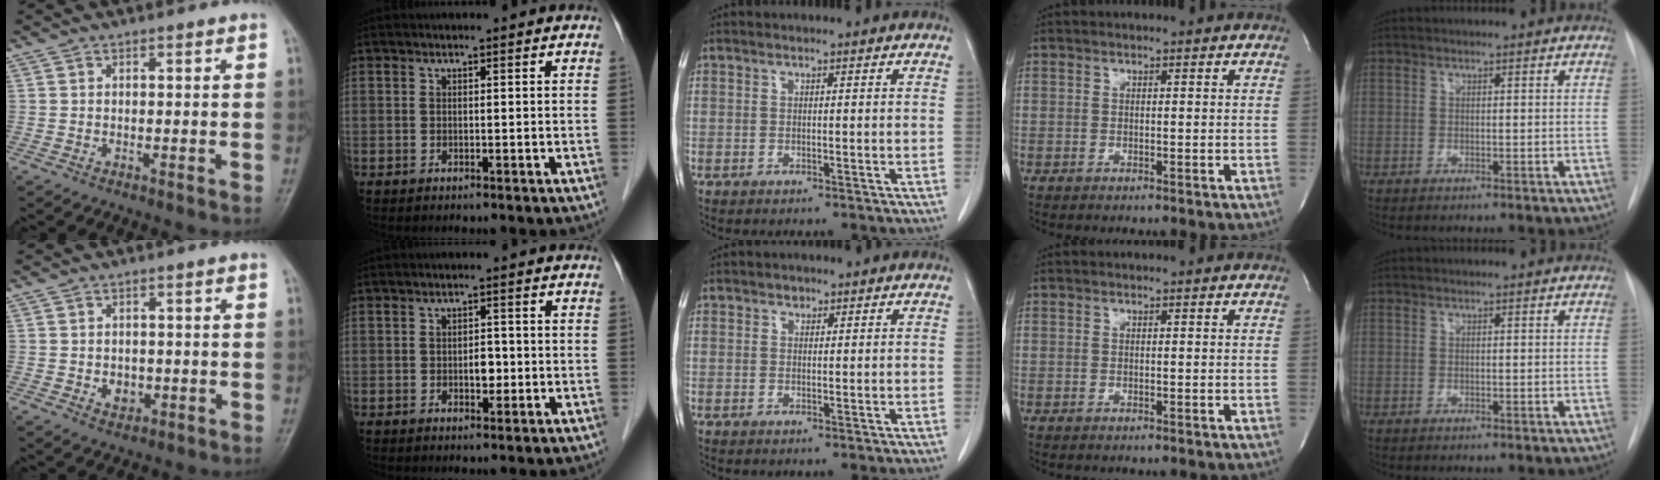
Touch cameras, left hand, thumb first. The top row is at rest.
{"thumb": {"total": 3.1, "force": [-0.6, 2.5, 1.8], "torque": [-0.015, 0.003, -0.003]}, "index": {"total": 2.3, "force": [-0.5, 1.3, 1.8], "torque": [-0.025, 0.004, -0.005]}, "middle": {"total": 0.9, "force": [0.7, 0.6, 0.2], "torque": [-0.002, -0.003, 0.009]}}